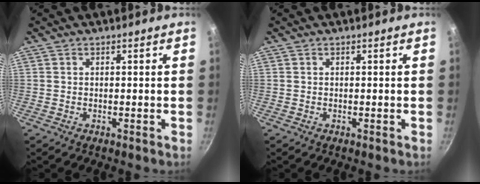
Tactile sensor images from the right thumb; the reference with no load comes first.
{"total": 0.0}